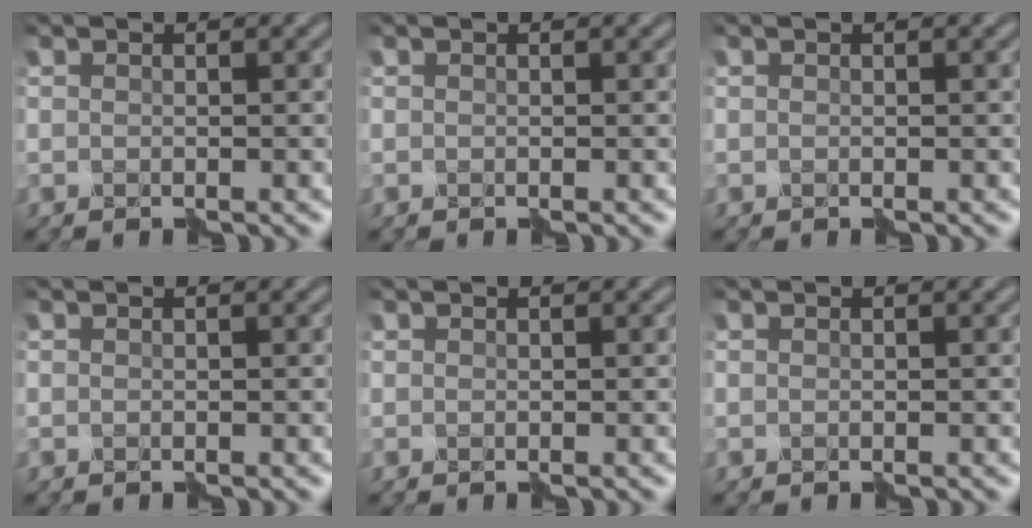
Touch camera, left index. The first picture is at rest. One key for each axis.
{"total": 0.0}
{"total": 0.0}
{"total": 0.0}
{"total": 0.0}
{"total": 0.0}